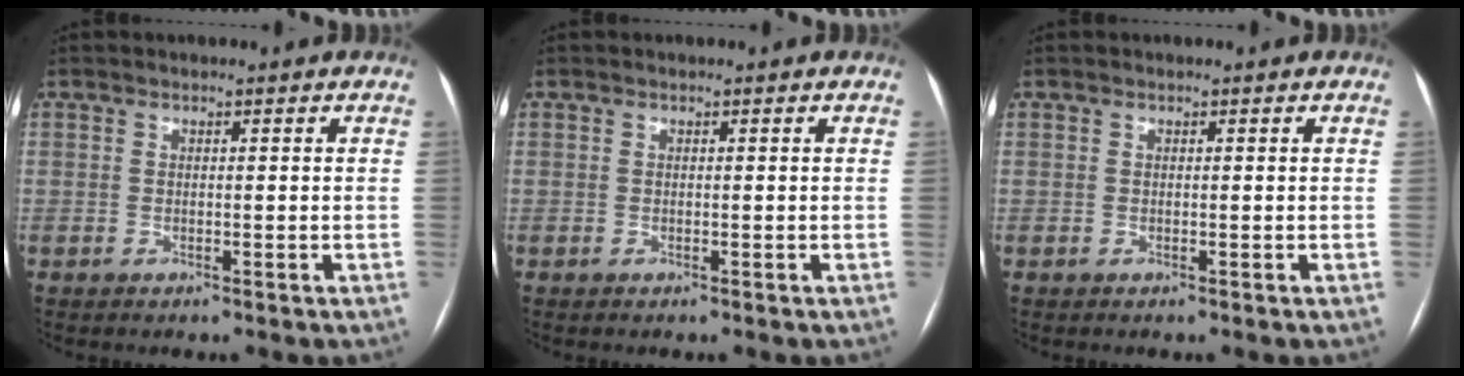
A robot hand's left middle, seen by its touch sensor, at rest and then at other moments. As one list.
[{"total": 0.0}, {"total": 0.0}]